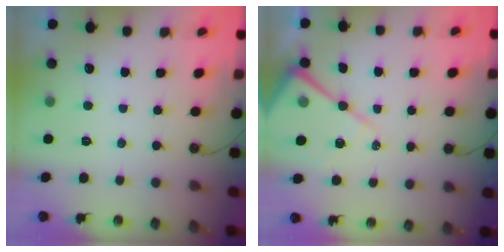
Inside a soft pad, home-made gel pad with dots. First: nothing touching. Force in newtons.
{"total": 14.5, "press": 14.4, "slide": 1.4}